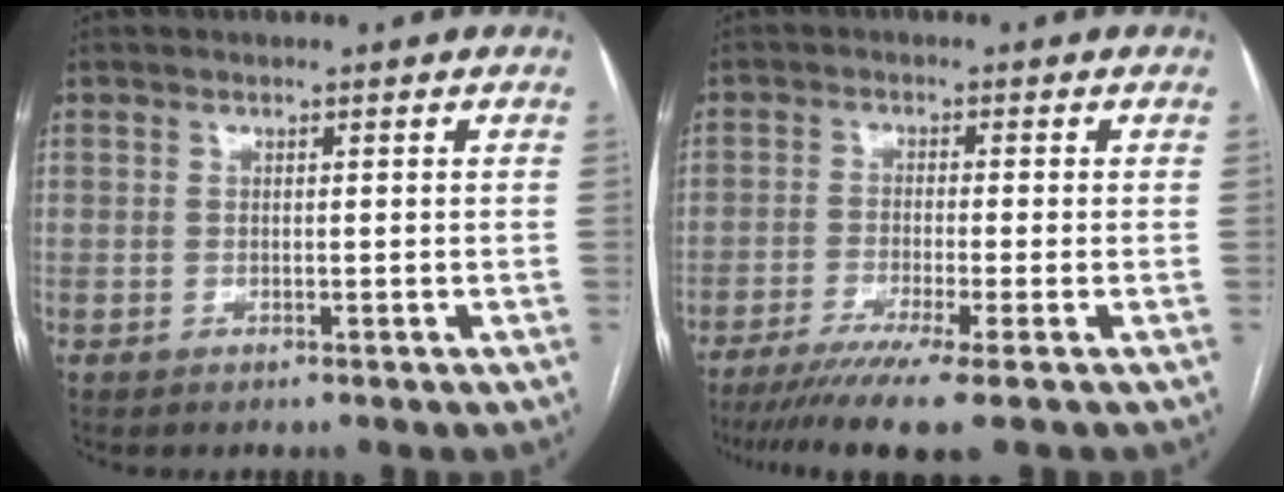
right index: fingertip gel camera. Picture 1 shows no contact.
{"total": 9.3, "force": [-6.6, -1.0, 6.4], "torque": [-0.097, -0.023, -0.105]}